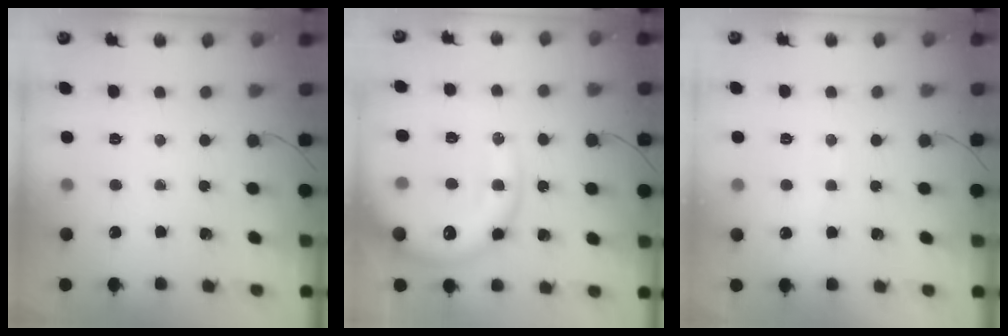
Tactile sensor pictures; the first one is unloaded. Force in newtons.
{"total": 17.9, "press": 17.6, "slide": 3.1}
{"total": 2.7, "press": 2.7, "slide": 0.7}